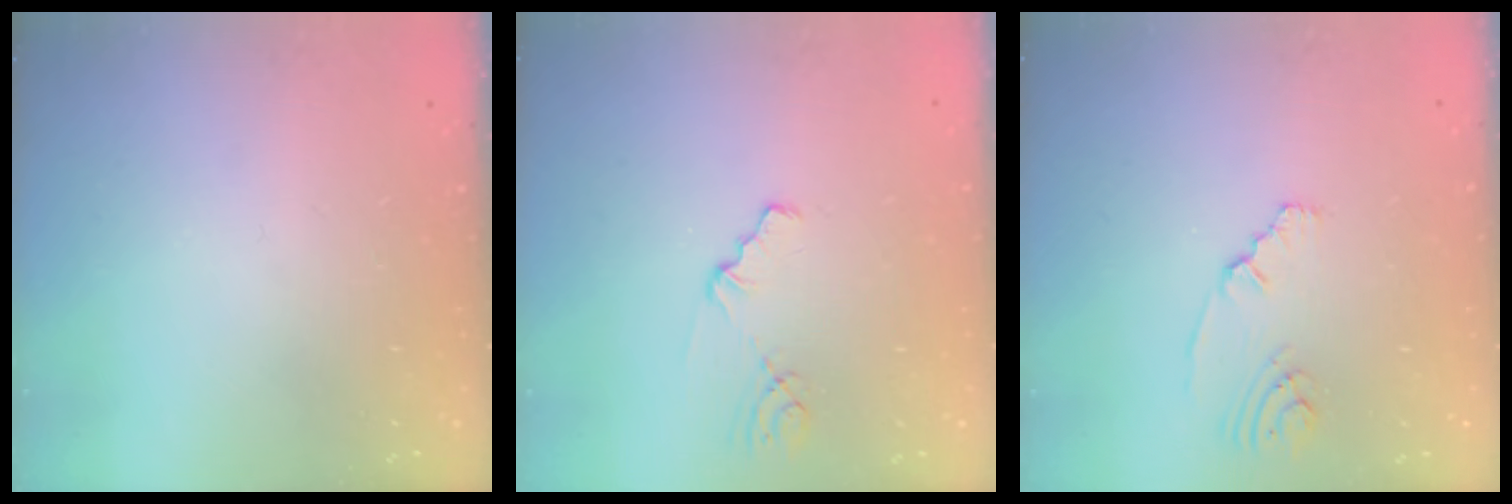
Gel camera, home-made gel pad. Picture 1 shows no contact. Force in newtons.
{"total": 1.2, "press": 1.2, "slide": 0.2}
{"total": 2.2, "press": 2.2, "slide": 0.5}